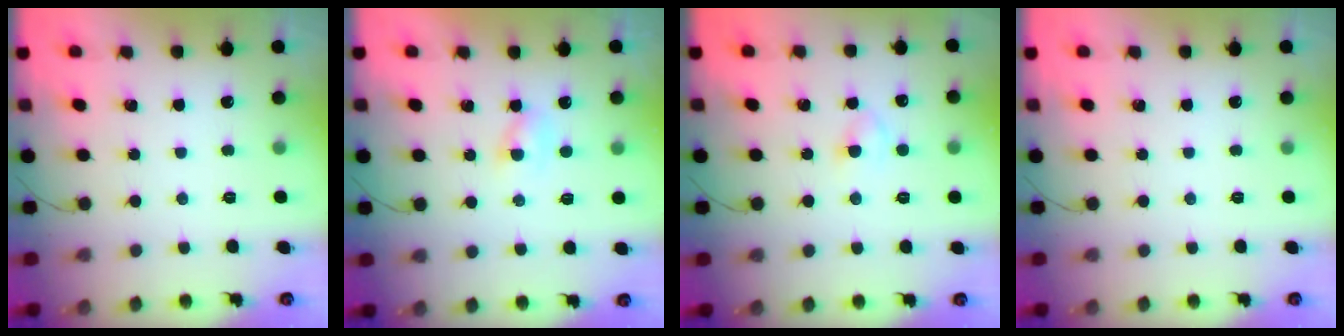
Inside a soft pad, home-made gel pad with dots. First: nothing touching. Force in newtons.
{"total": 1.7, "press": 1.5, "slide": 0.8}
{"total": 2.4, "press": 2.1, "slide": 1.0}
{"total": 0.0}